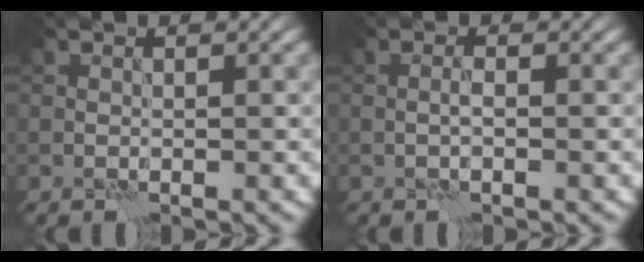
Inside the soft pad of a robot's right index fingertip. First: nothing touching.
{"total": 0.8, "force": [-0.4, 0.1, 0.7], "torque": [-0.016, 0.002, -0.007]}